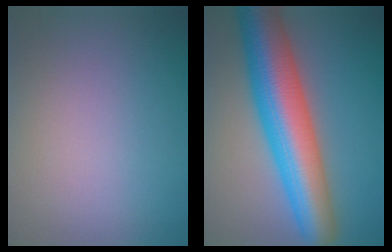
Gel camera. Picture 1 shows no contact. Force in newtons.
{"total": 10.7, "press": 10.7, "slide": 0.3}